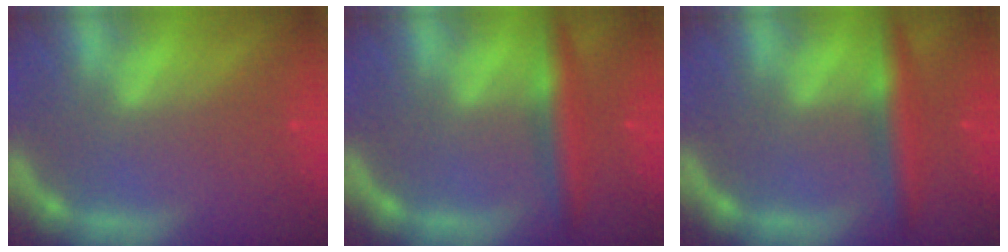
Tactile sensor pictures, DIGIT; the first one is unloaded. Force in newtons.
{"total": 4.5}
{"total": 4.5}